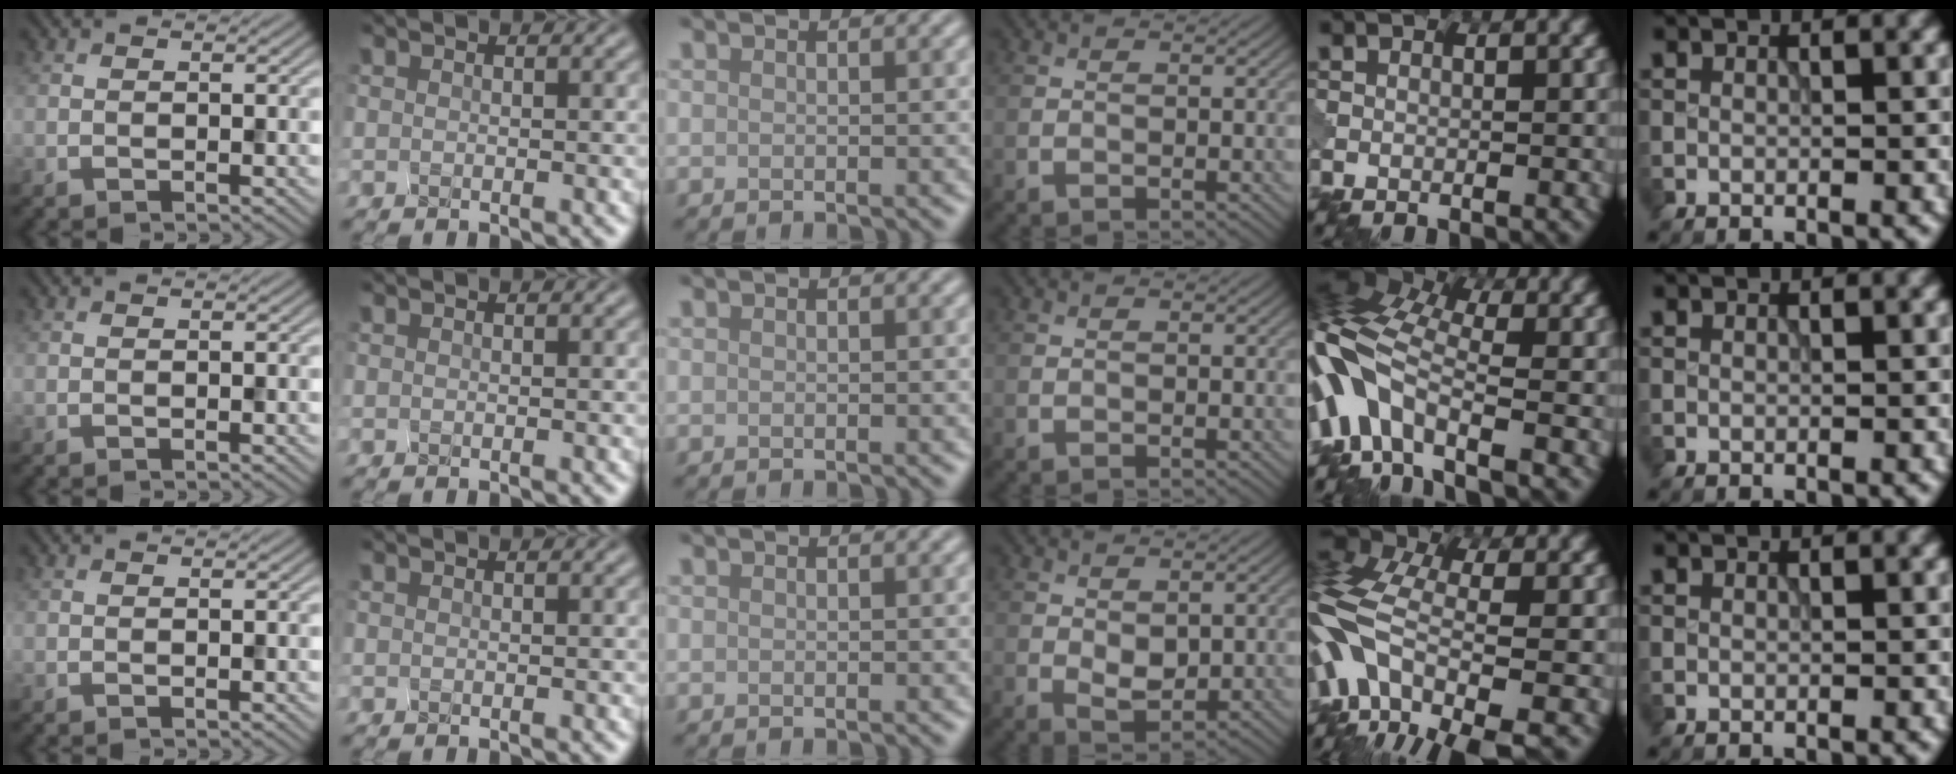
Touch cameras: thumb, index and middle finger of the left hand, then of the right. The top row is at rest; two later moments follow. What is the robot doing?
{"motion": "squeeze", "object": "clothespin"}